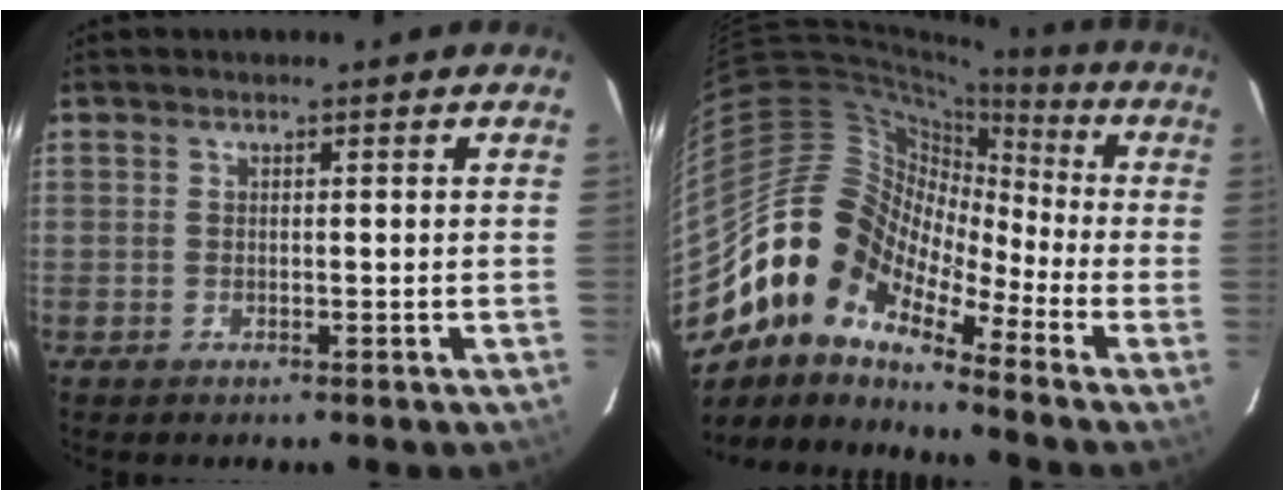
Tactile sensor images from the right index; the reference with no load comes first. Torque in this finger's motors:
{"motor_torque": [1.02, -1.12, 0.90, 0.10]}